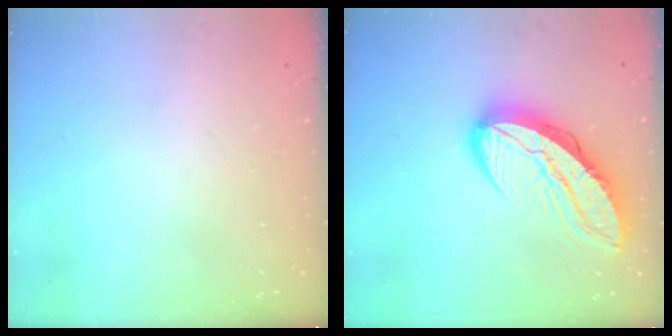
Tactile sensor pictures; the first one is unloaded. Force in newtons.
{"total": 15.7, "press": 15.6, "slide": 1.4}